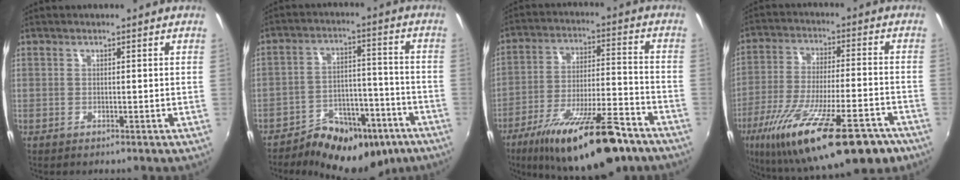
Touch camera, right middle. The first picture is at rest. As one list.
[{"total": 16.7, "force": [-11.8, 8.4, 8.2], "torque": [-0.136, 0.015, -0.156]}, {"total": 22.7, "force": [-15.8, 6.3, 15.0], "torque": [-0.258, -0.030, -0.236]}, {"total": 27.4, "force": [-17.1, 7.5, 20.1], "torque": [-0.361, -0.065, -0.262]}]